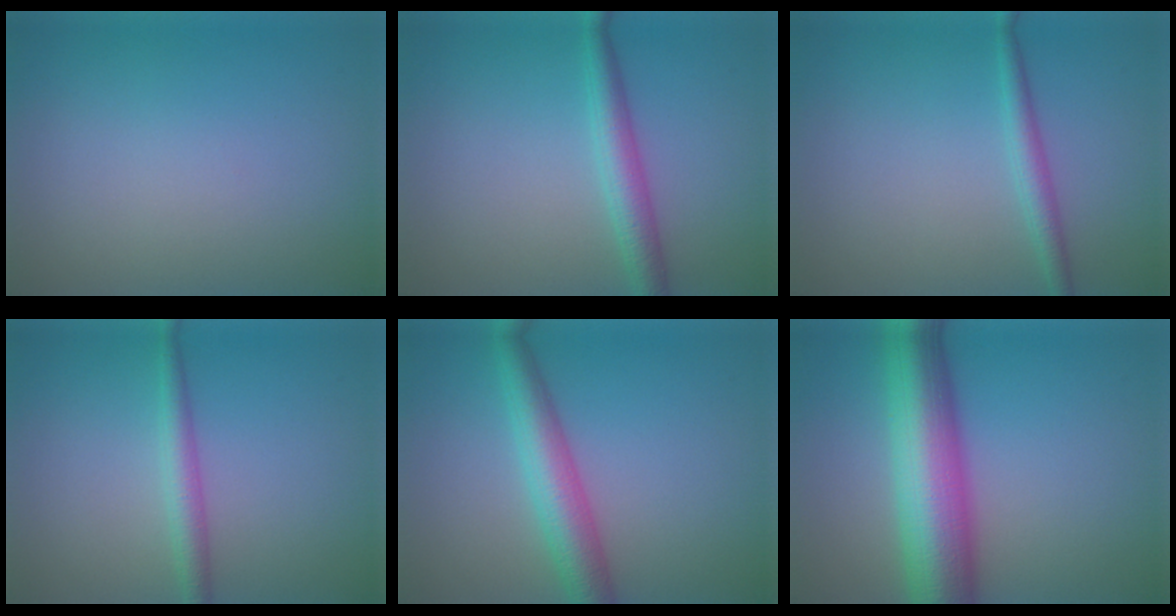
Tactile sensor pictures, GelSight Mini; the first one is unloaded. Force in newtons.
{"total": 3.0, "press": 3.0, "slide": 0.1}
{"total": 1.9, "press": 1.9, "slide": 0.1}
{"total": 2.2, "press": 2.2, "slide": 0.1}
{"total": 4.7, "press": 4.7, "slide": 0.1}
{"total": 10.1, "press": 10.1, "slide": 0.1}